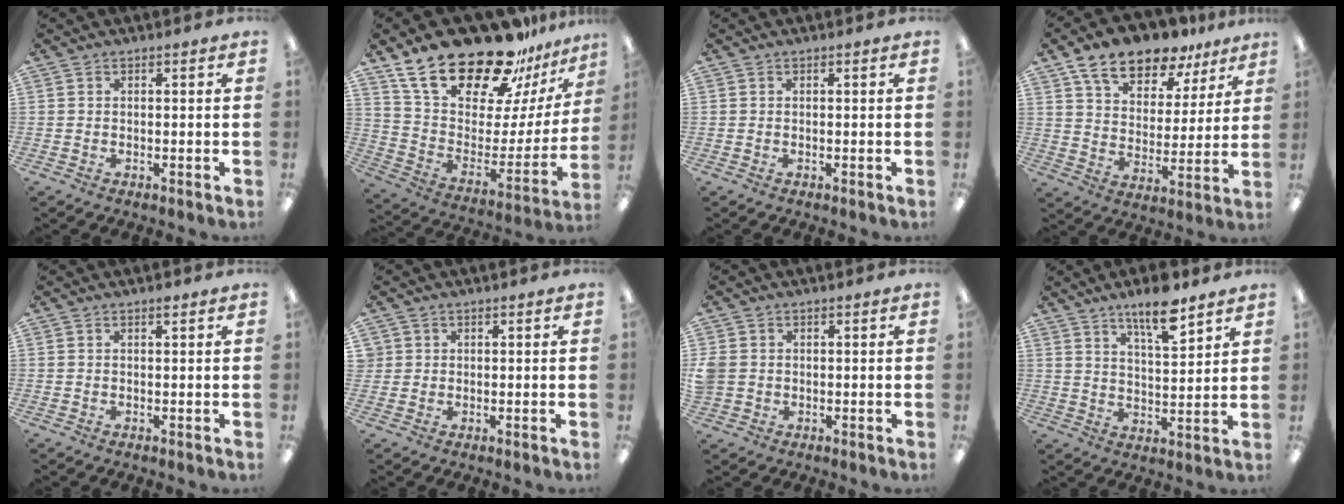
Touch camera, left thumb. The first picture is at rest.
{"total": 27.4, "force": [20.8, 11.0, 14.1], "torque": [-0.231, -0.135, 0.373]}
{"total": 0.0}
{"total": 13.7, "force": [10.7, 6.3, 5.9], "torque": [-0.108, -0.059, 0.194]}
{"total": 0.9, "force": [0.6, 0.2, 0.6], "torque": [-0.005, -0.002, 0.009]}
{"total": 2.0, "force": [0.6, 1.9, -0.2], "torque": [-0.002, 0.005, 0.010]}
{"total": 3.7, "force": [0.1, 3.4, 1.2], "torque": [-0.032, 0.005, 0.002]}
{"total": 10.4, "force": [7.6, 2.9, 6.6], "torque": [-0.098, -0.044, 0.126]}